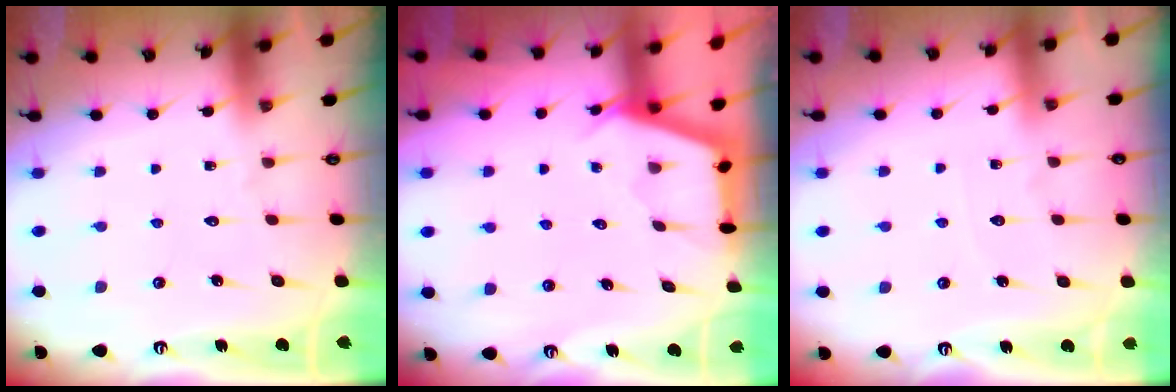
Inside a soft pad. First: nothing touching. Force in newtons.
{"total": 2.9, "press": 2.9, "slide": 0.3}
{"total": 3.6, "press": 3.5, "slide": 0.6}